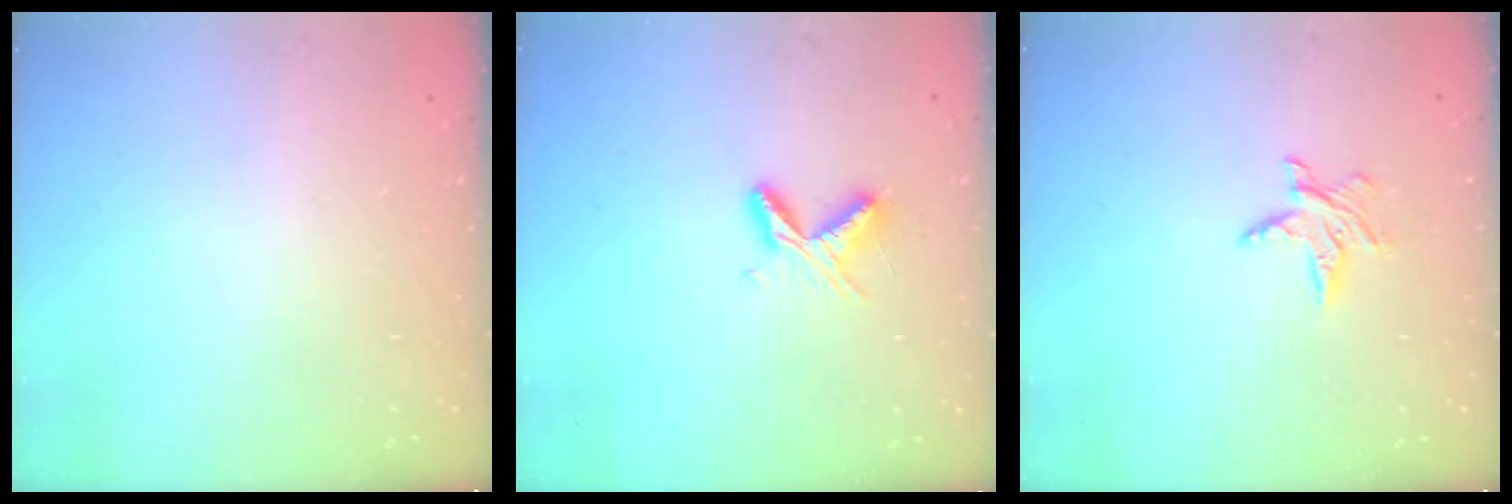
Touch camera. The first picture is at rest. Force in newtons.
{"total": 5.9, "press": 5.9, "slide": 0.8}
{"total": 5.7, "press": 5.7, "slide": 0.5}